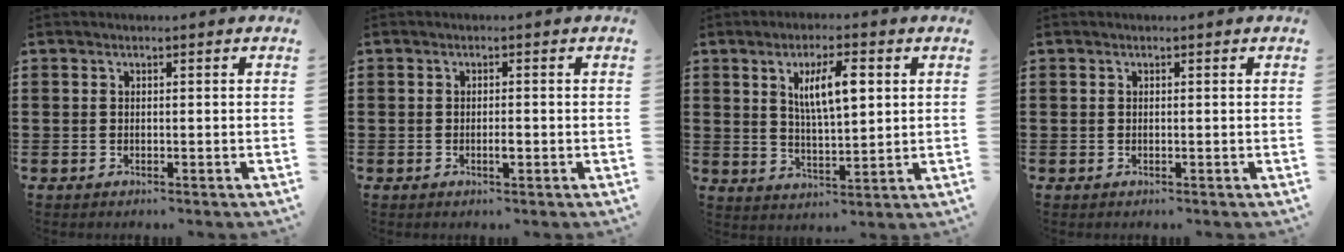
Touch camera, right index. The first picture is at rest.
{"total": 1.6, "force": [-0.5, 0.4, 1.4], "torque": [-0.027, -0.002, -0.009]}
{"total": 7.3, "force": [2.3, 2.2, 6.6], "torque": [-0.125, 0.006, 0.034]}
{"total": 0.0}